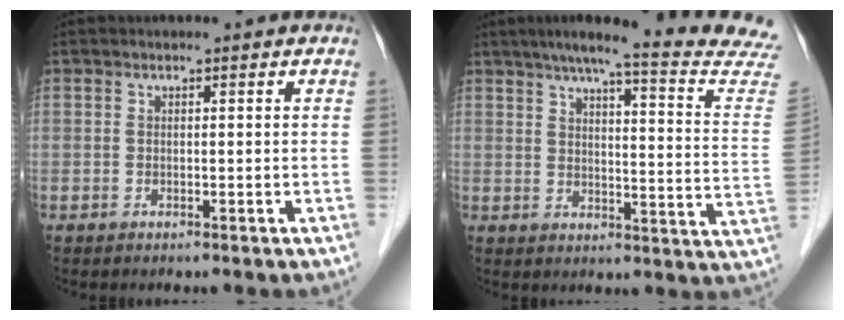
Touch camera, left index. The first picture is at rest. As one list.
[{"total": 21.9, "force": [19.3, -0.2, 10.3], "torque": [-0.137, -0.056, 0.229]}]